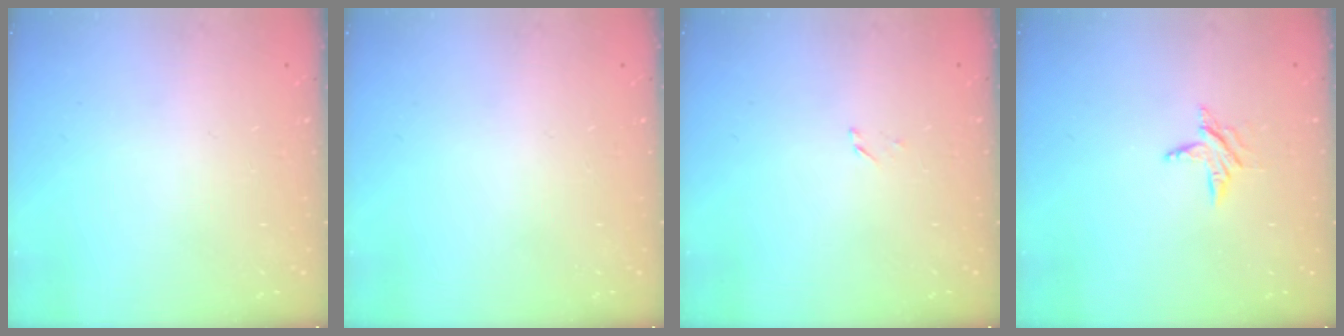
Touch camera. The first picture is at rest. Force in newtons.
{"total": 0.0}
{"total": 1.6, "press": 1.6, "slide": 0.2}
{"total": 5.9, "press": 5.8, "slide": 0.6}